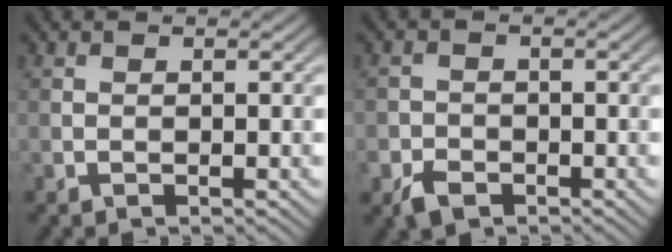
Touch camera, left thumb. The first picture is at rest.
{"total": 3.0, "force": [-1.8, 2.0, 1.2], "torque": [-0.023, -0.007, -0.043]}